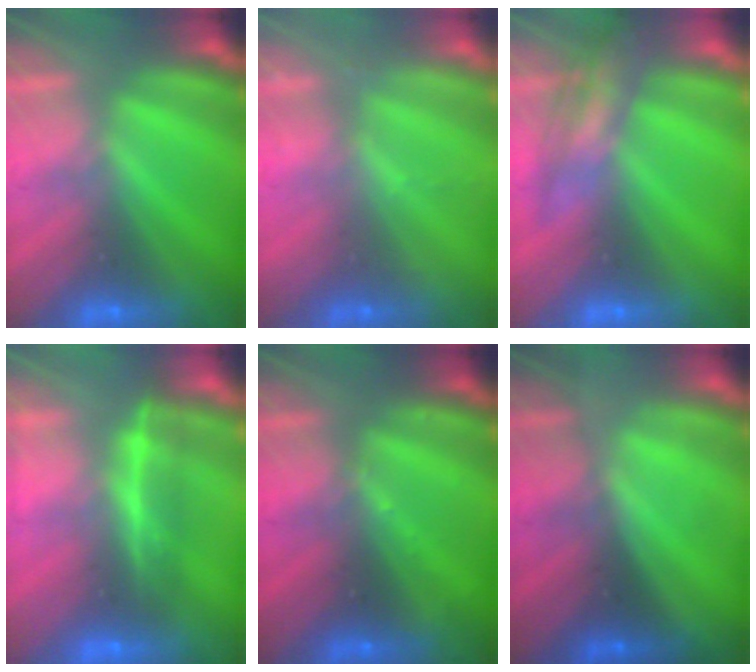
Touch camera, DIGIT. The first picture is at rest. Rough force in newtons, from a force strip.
{"total": 2.4}
{"total": 2.3}
{"total": 2.1}
{"total": 2.6}
{"total": 1.4}